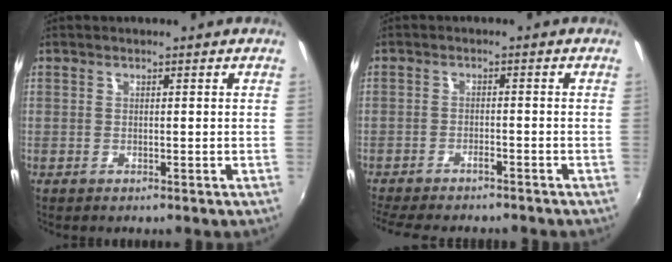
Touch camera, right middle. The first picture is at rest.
{"total": 8.5, "force": [-7.6, 1.4, 3.5], "torque": [-0.090, -0.016, -0.118]}